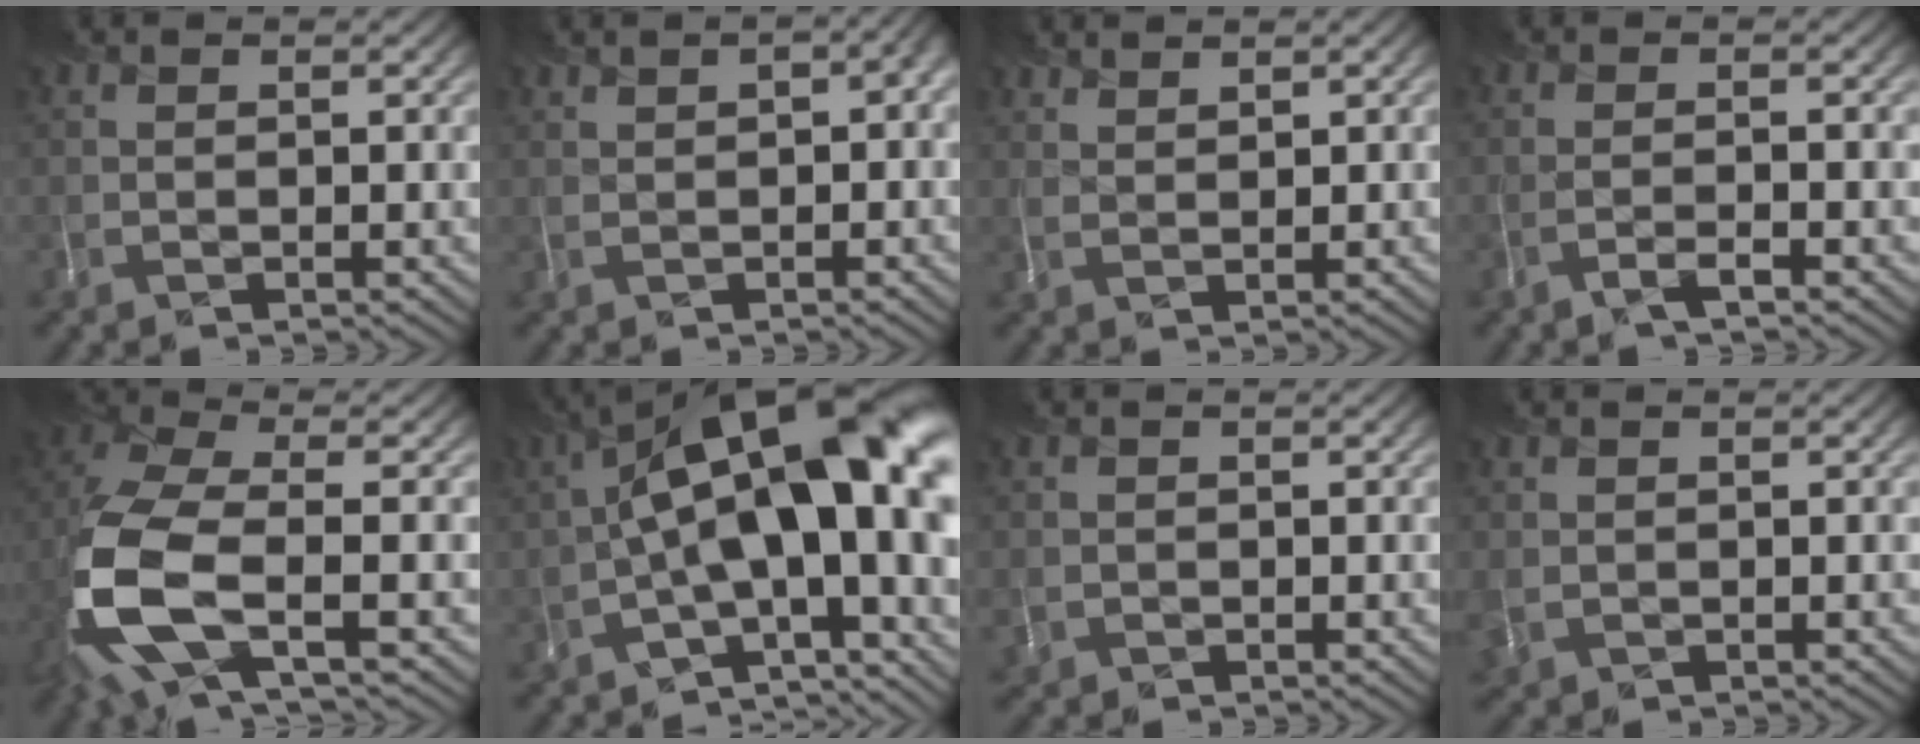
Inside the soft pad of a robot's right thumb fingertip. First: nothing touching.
{"total": 2.2, "force": [0.2, 1.0, 2.0], "torque": [-0.031, 0.003, 0.009]}
{"total": 2.0, "force": [2.0, 0.3, 0.0], "torque": [-0.006, 0.007, 0.040]}
{"total": 1.6, "force": [-1.1, 0.1, 1.1], "torque": [-0.008, 0.011, -0.033]}
{"total": 12.0, "force": [-3.2, 5.4, 10.2], "torque": [-0.260, -0.017, -0.065]}
{"total": 19.0, "force": [-0.9, 7.7, 17.4], "torque": [-0.232, 0.022, -0.013]}
{"total": 2.0, "force": [-0.3, 1.8, 0.8], "torque": [-0.021, -0.005, -0.008]}
{"total": 2.7, "force": [-0.1, 2.1, 1.7], "torque": [-0.050, -0.001, -0.004]}